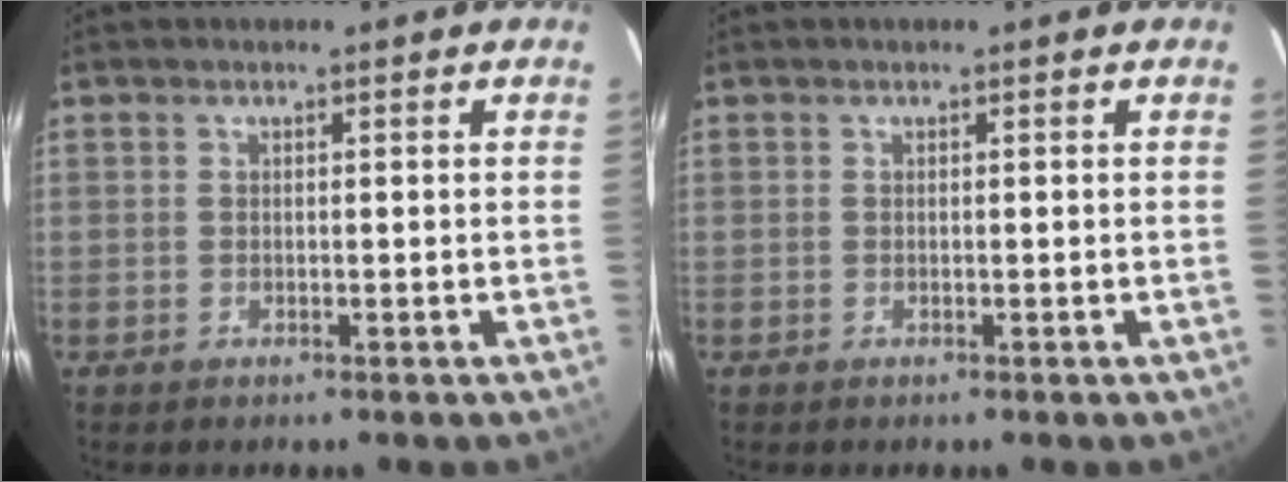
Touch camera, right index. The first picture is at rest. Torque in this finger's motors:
{"motor_torque": [0.00, 0.00, 0.00, 0.00]}